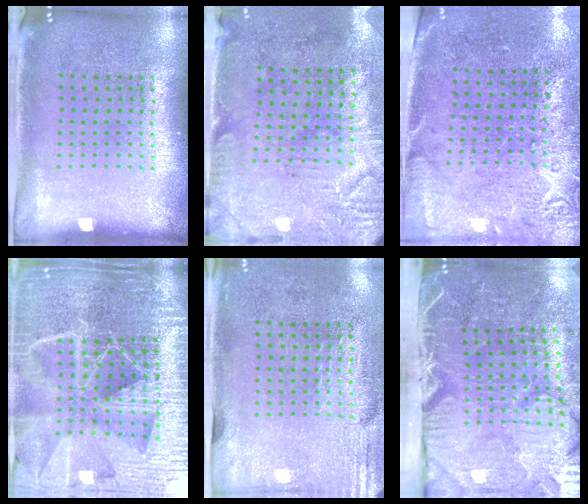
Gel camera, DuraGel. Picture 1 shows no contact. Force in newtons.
{"total": 3.2, "press": 2.6, "slide": 1.9}
{"total": 2.7, "press": 2.3, "slide": 1.4}
{"total": 6.3, "press": 5.4, "slide": 3.1}
{"total": 2.9, "press": 2.4, "slide": 1.6}
{"total": 5.4, "press": 4.4, "slide": 3.1}